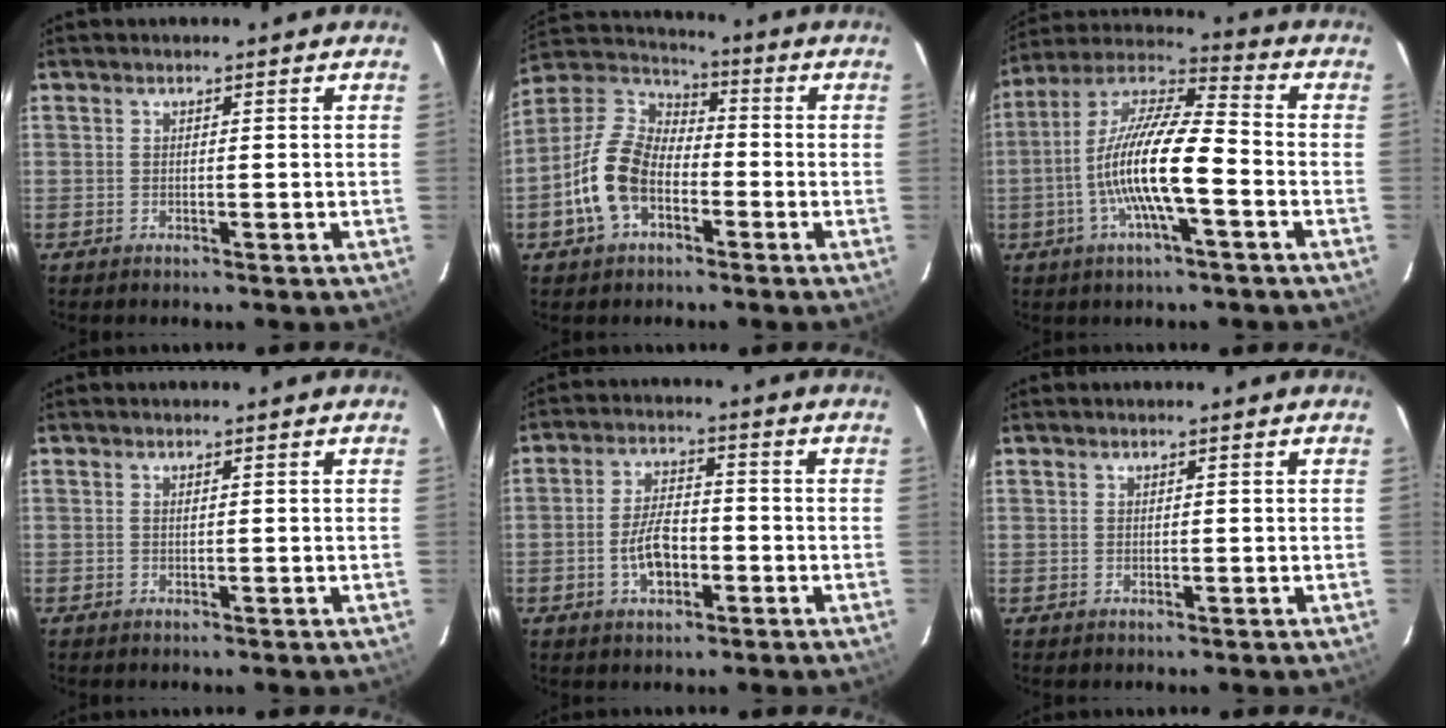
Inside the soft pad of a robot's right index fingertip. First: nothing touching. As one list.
[{"total": 13.0, "force": [-4.8, 8.5, 8.6], "torque": [-0.184, 0.019, -0.092]}, {"total": 14.6, "force": [-4.0, 2.6, 13.8], "torque": [-0.264, 0.003, -0.082]}, {"total": 0.0}, {"total": 6.7, "force": [-2.3, 3.5, 5.2], "torque": [-0.102, 0.010, -0.035]}, {"total": 0.7, "force": [0.3, 0.6, 0.0], "torque": [0.003, 0.003, 0.005]}]